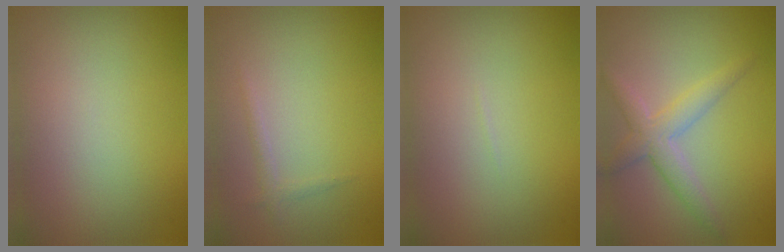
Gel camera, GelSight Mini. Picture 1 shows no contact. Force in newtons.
{"total": 0.7, "press": 0.7, "slide": 0.1}
{"total": 0.0}
{"total": 3.0, "press": 3.0, "slide": 0.3}